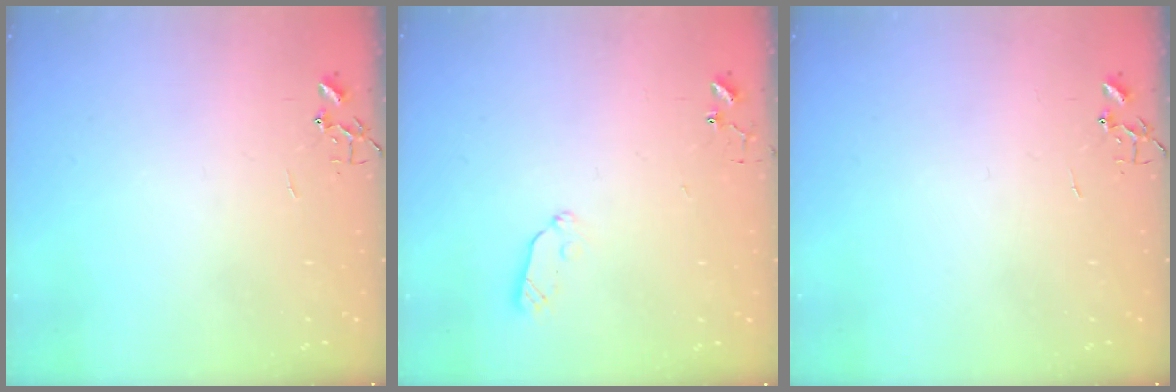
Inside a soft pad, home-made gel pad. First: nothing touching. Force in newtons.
{"total": 5.9, "press": 5.9, "slide": 0.6}
{"total": 0.0}